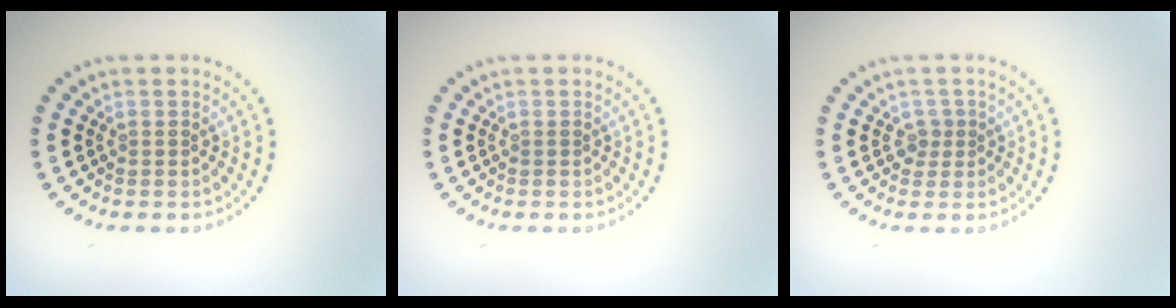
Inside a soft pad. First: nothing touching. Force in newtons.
{"total": 0.0}
{"total": 1.2, "press": 1.0, "slide": 0.7}